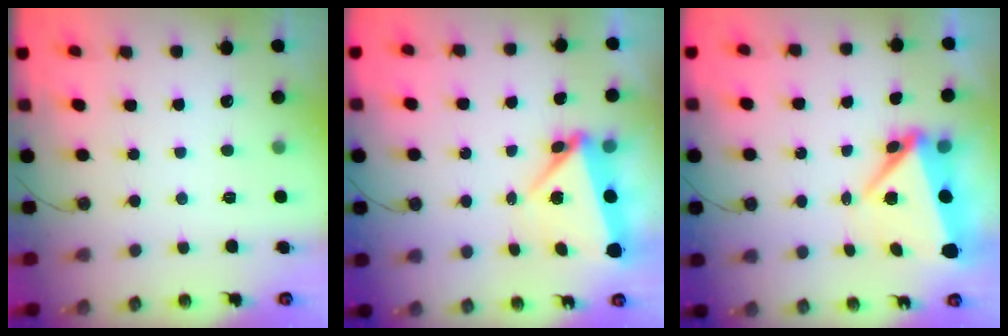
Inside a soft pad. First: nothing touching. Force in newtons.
{"total": 5.2, "press": 4.9, "slide": 1.8}
{"total": 7.1, "press": 6.8, "slide": 2.0}